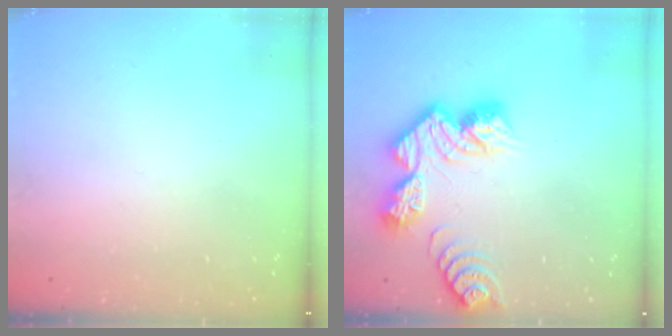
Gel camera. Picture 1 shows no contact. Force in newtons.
{"total": 13.0, "press": 13.0, "slide": 1.1}